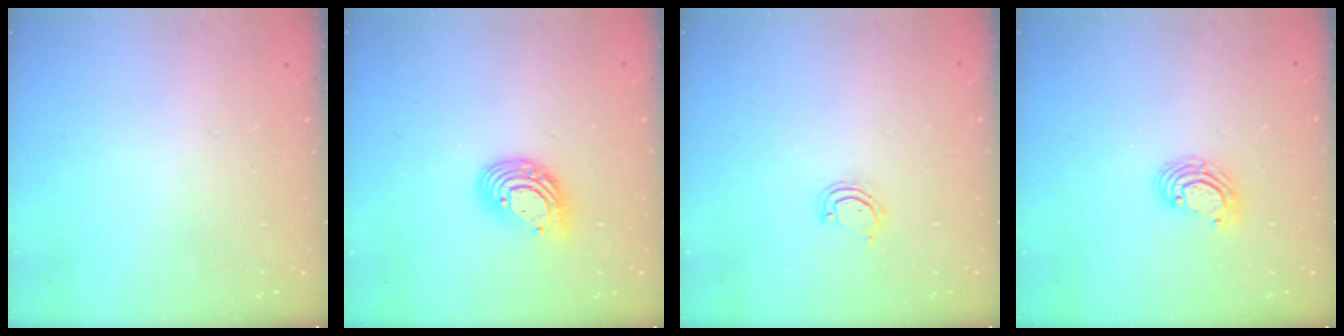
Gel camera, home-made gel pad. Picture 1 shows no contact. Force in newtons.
{"total": 10.1, "press": 10.1, "slide": 0.9}
{"total": 3.8, "press": 3.8, "slide": 0.2}
{"total": 4.5, "press": 4.5, "slide": 0.3}